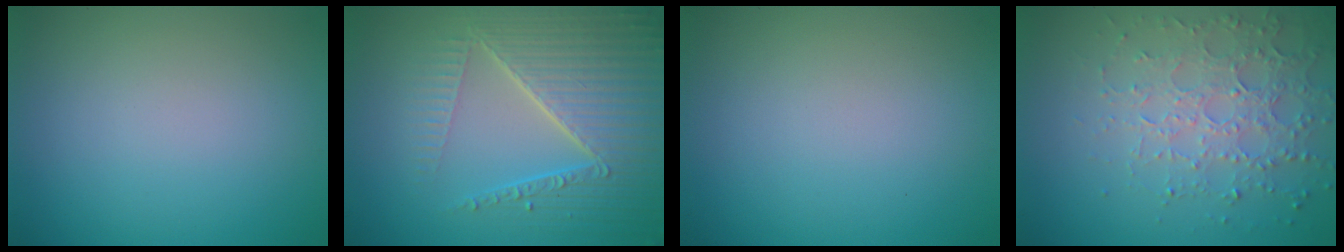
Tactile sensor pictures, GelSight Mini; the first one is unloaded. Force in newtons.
{"total": 6.9, "press": 5.3, "slide": 4.4}
{"total": 0.0}
{"total": 4.0, "press": 4.0, "slide": 0.3}